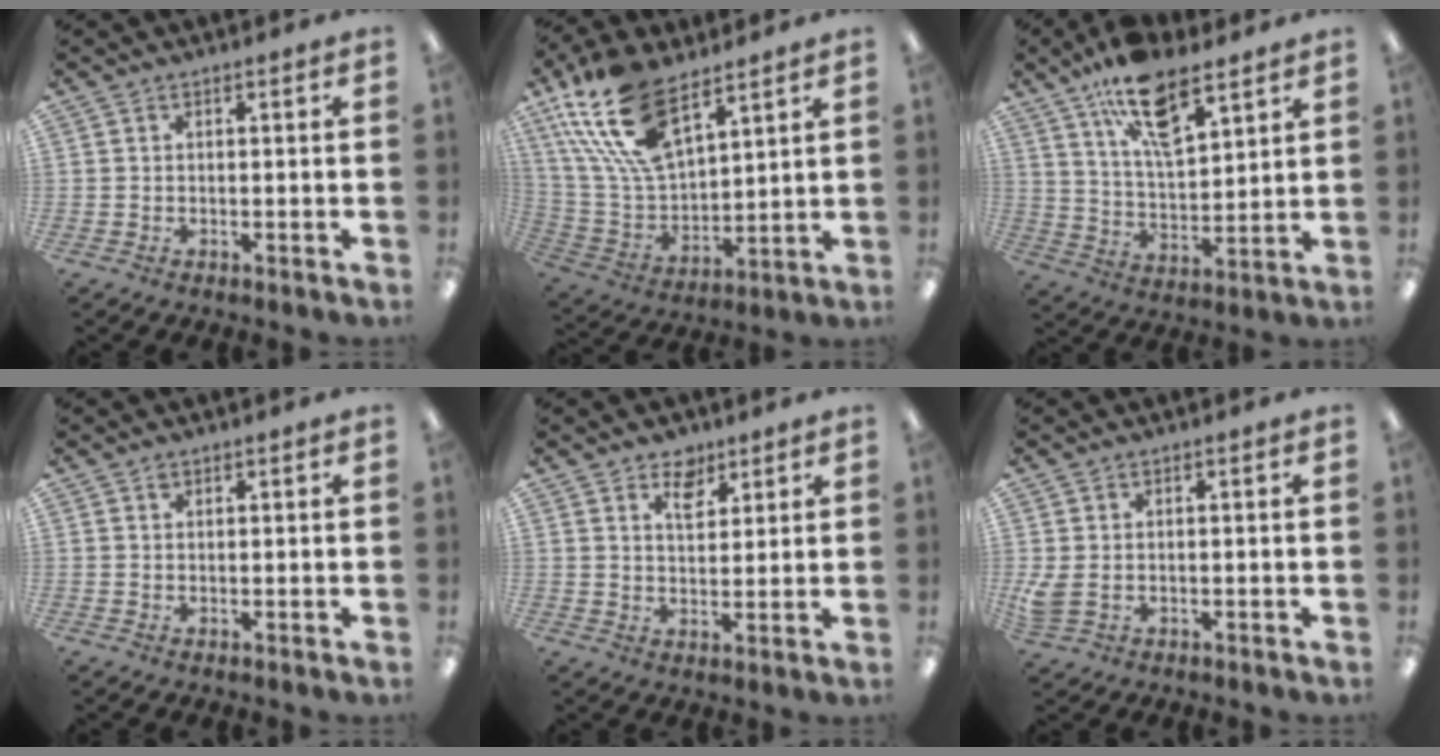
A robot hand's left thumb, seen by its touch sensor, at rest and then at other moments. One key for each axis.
{"total": 20.2, "fx": 12.4, "fy": 9.6, "fz": 12.8, "tx": -0.294, "ty": -0.053, "tz": 0.223}
{"total": 15.3, "fx": 10.0, "fy": 6.1, "fz": 9.9, "tx": -0.165, "ty": -0.046, "tz": 0.171}
{"total": 0.6, "fx": 0.4, "fy": 0.4, "fz": 0.1, "tx": -0.002, "ty": -0.001, "tz": 0.008}
{"total": 5.9, "fx": 4.2, "fy": 3.4, "fz": 2.5, "tx": -0.024, "ty": -0.020, "tz": 0.071}
{"total": 3.2, "fx": 0.0, "fy": 2.2, "fz": 2.3, "tx": -0.049, "ty": -0.007, "tz": -0.004}